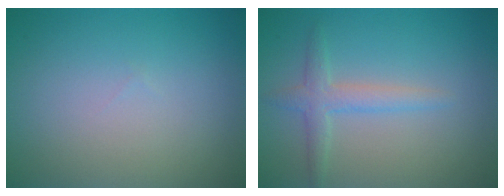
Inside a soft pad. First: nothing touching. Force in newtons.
{"total": 2.2, "press": 2.2, "slide": 0.0}